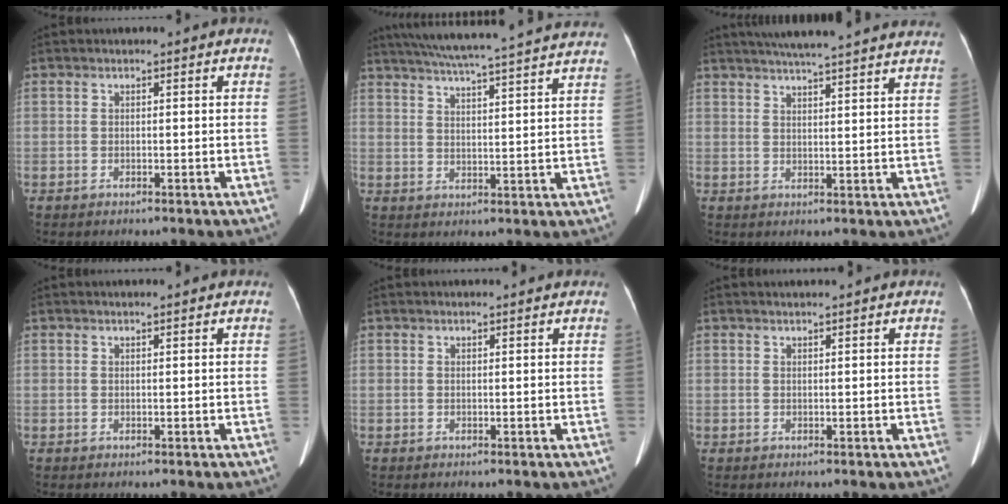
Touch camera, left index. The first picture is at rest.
{"total": 24.8, "force": [22.5, 0.3, 10.6], "torque": [-0.177, -0.008, 0.287]}
{"total": 21.2, "force": [19.1, 1.0, 9.1], "torque": [-0.139, 0.004, 0.238]}
{"total": 2.6, "force": [2.3, 0.1, 1.0], "torque": [-0.010, 0.011, 0.027]}
{"total": 2.6, "force": [2.5, 0.0, 0.6], "torque": [-0.007, 0.009, 0.026]}
{"total": 2.4, "force": [2.2, -0.1, 0.9], "torque": [-0.009, 0.010, 0.028]}